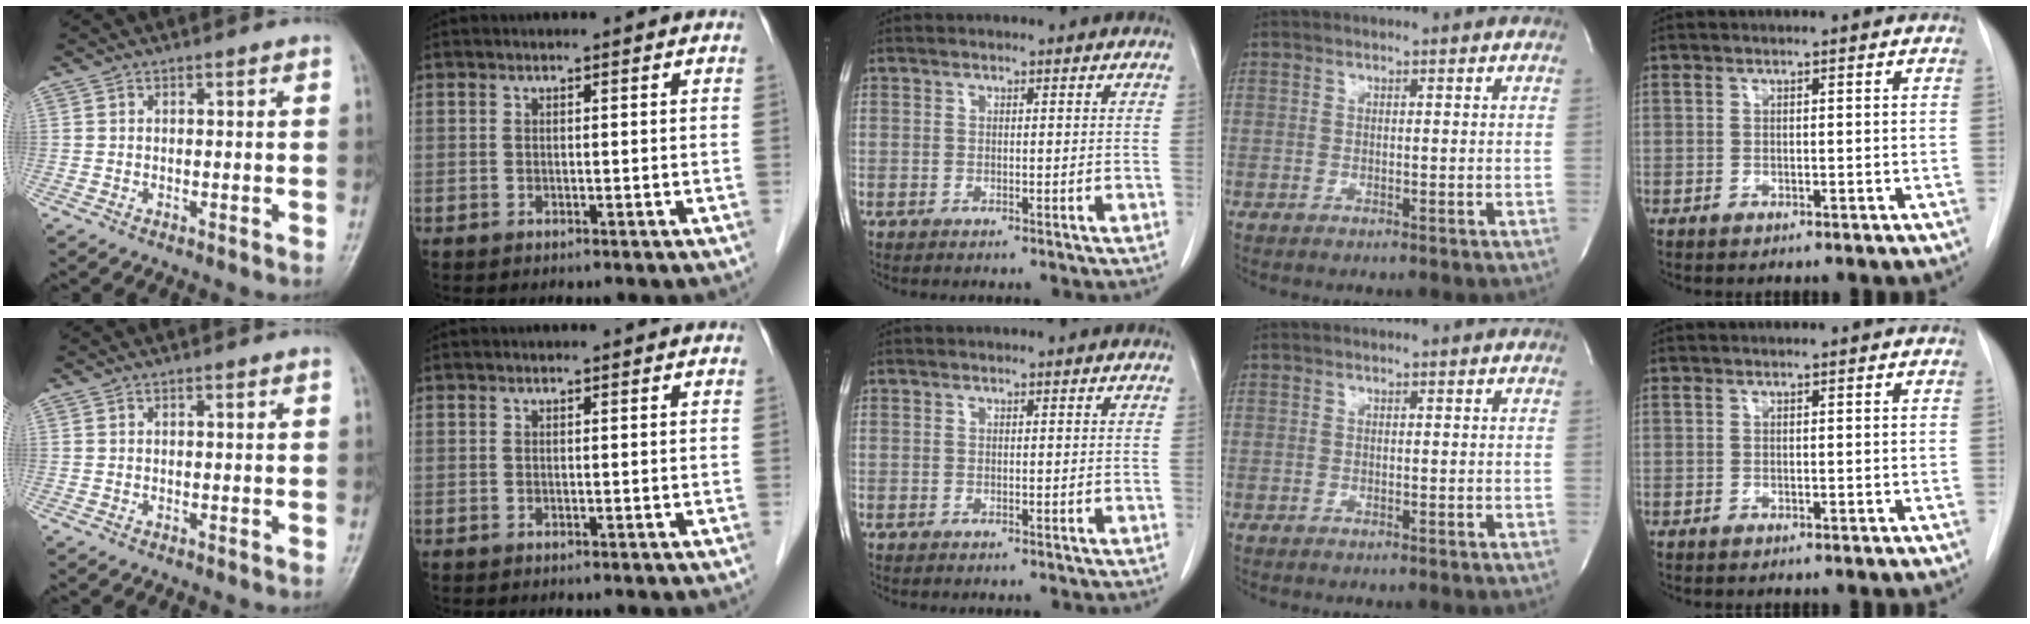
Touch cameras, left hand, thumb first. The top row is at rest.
{}